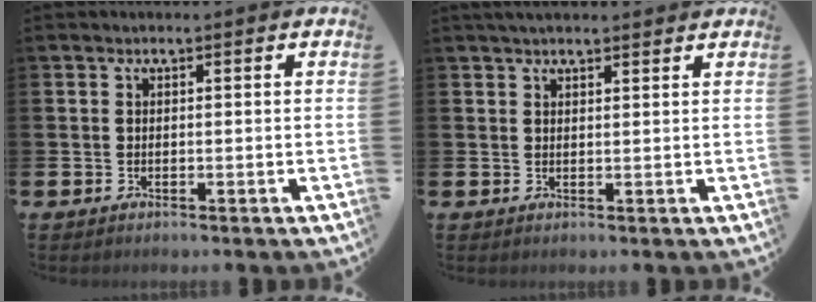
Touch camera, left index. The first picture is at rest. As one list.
[{"total": 2.3, "force": [2.2, 0.5, 0.7], "torque": [-0.006, -0.006, 0.037]}]